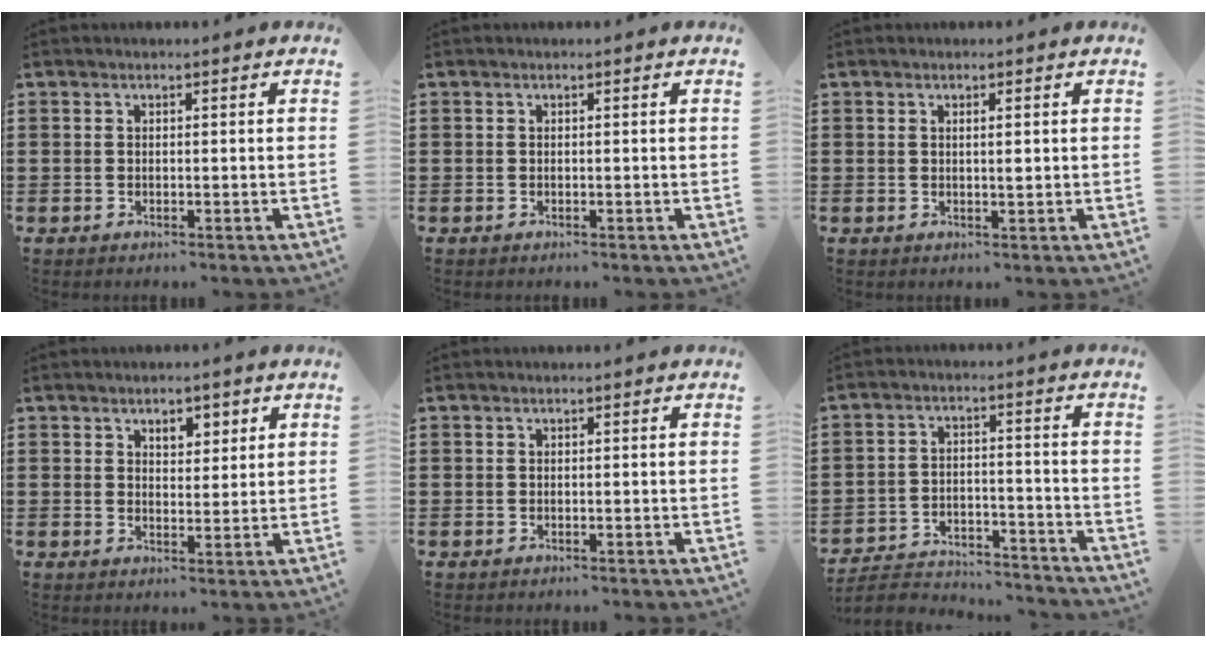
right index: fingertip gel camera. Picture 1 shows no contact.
{"total": 0.0}
{"total": 1.3, "force": [0.3, 0.1, 1.2], "torque": [-0.024, 0.000, 0.005]}
{"total": 3.2, "force": [2.0, 1.8, 1.7], "torque": [-0.024, 0.002, 0.030]}
{"total": 0.0}
{"total": 4.7, "force": [-4.5, 0.9, 0.9], "torque": [-0.025, 0.004, -0.093]}